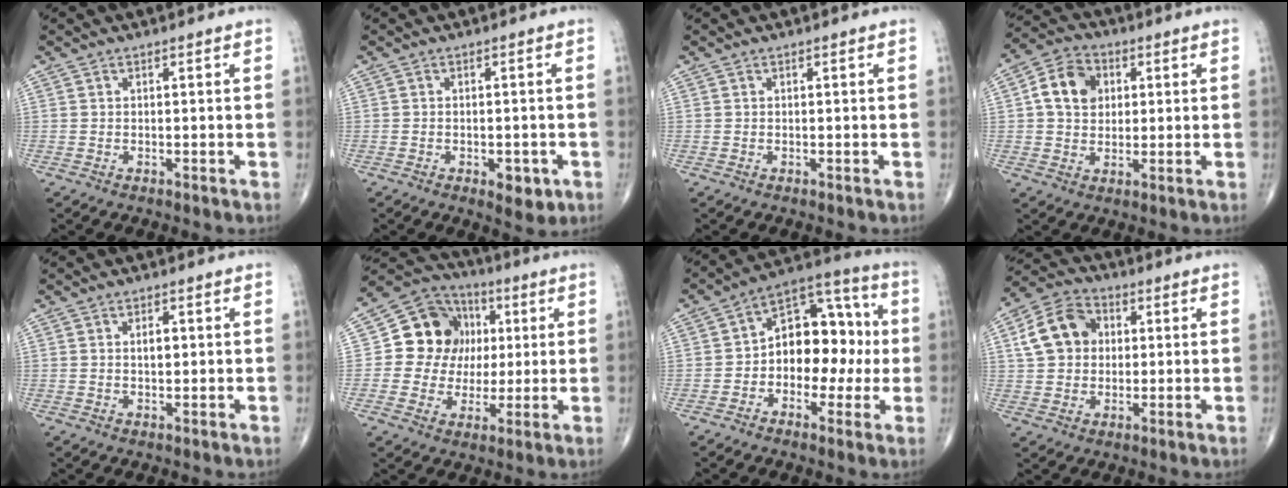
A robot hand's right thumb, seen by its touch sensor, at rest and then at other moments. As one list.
[{"total": 4.5, "force": [-1.8, 2.3, 3.4], "torque": [-0.033, 0.002, -0.016]}, {"total": 0.0}, {"total": 9.2, "force": [1.8, 7.2, 5.4], "torque": [-0.074, 0.008, 0.024]}, {"total": 2.2, "force": [0.4, 1.2, 1.8], "torque": [-0.026, 0.000, 0.006]}, {"total": 14.5, "force": [2.2, 12.7, 6.6], "torque": [-0.063, 0.015, 0.035]}, {"total": 15.1, "force": [-0.7, 10.0, 11.3], "torque": [-0.118, 0.051, -0.021]}, {"total": 11.0, "force": [2.0, 8.8, 6.3], "torque": [-0.097, 0.014, 0.026]}]